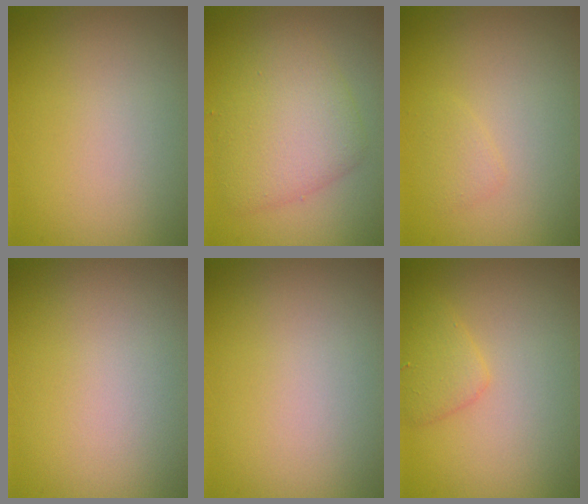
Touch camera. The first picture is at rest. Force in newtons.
{"total": 4.8, "press": 4.8, "slide": 0.3}
{"total": 0.9, "press": 0.9, "slide": 0.0}
{"total": 0.0}
{"total": 0.0}
{"total": 1.9, "press": 1.9, "slide": 0.1}